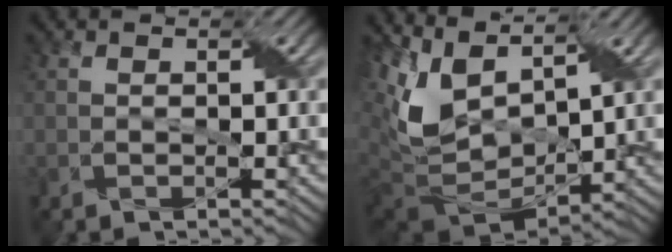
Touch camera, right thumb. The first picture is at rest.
{"total": 12.8, "force": [3.9, 7.4, 9.7], "torque": [-0.237, 0.004, 0.076]}